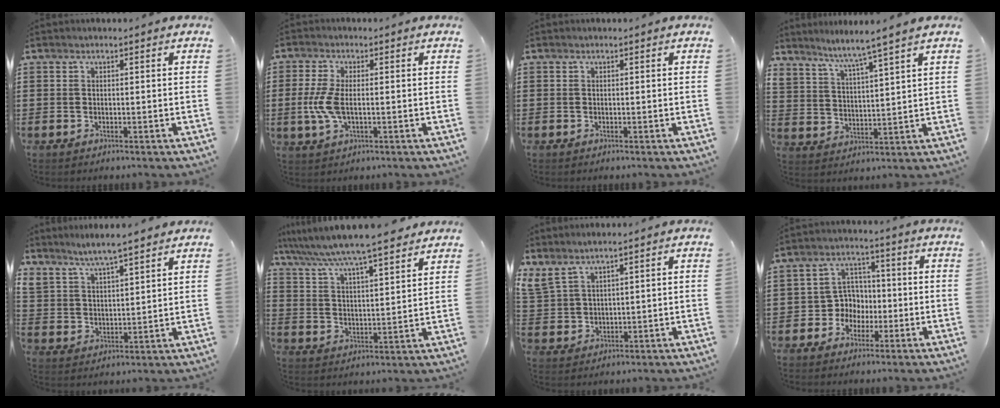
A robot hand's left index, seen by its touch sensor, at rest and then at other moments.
{"total": 5.4, "force": [-0.5, 2.2, 4.9], "torque": [-0.123, -0.010, -0.017]}
{"total": 0.0}
{"total": 4.4, "force": [4.0, -1.3, 1.4], "torque": [-0.046, -0.032, 0.063]}
{"total": 4.3, "force": [4.2, -0.2, 0.6], "torque": [-0.029, -0.024, 0.073]}
{"total": 6.6, "force": [6.0, -0.5, 2.7], "torque": [-0.078, -0.037, 0.098]}
{"total": 2.9, "force": [2.4, 0.8, 1.5], "torque": [-0.038, 0.001, 0.043]}
{"total": 4.9, "force": [-1.5, 4.5, 1.2], "torque": [-0.040, 0.008, -0.033]}